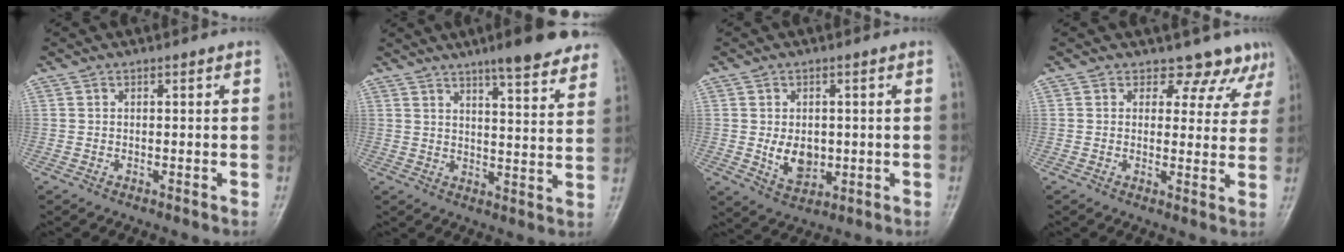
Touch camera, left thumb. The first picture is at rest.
{"total": 15.1, "force": [11.6, 2.5, 9.3], "torque": [-0.094, -0.054, 0.141]}
{"total": 5.9, "force": [0.0, 4.1, 4.2], "torque": [-0.052, -0.010, 0.015]}
{"total": 7.4, "force": [6.0, 4.2, 0.6], "torque": [0.040, -0.030, 0.050]}